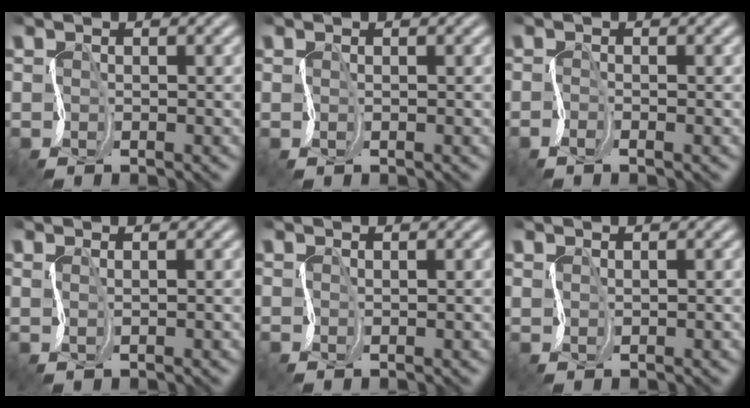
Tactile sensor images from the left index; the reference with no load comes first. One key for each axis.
{"total": 0.5, "fx": 0.4, "fy": 0.1, "fz": 0.3, "tx": -0.003, "ty": 0.001, "tz": 0.009}
{"total": 0.7, "fx": -0.5, "fy": 0.1, "fz": 0.5, "tx": -0.014, "ty": -0.004, "tz": -0.016}
{"total": 0.9, "fx": 0.9, "fy": -0.1, "fz": 0.0, "tx": -0.003, "ty": 0.009, "tz": 0.018}
{"total": 0.7, "fx": 0.6, "fy": -0.1, "fz": -0.2, "tx": 0.002, "ty": 0.005, "tz": 0.015}
{"total": 1.0, "fx": 0.8, "fy": -0.3, "fz": -0.4, "tx": -0.001, "ty": 0.006, "tz": 0.019}